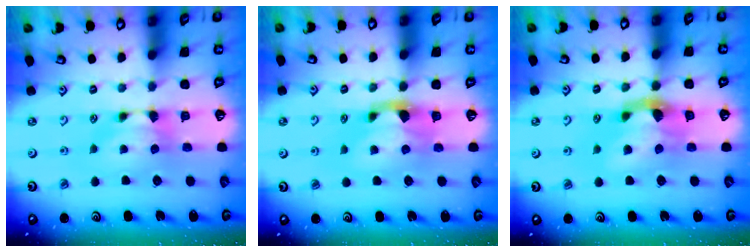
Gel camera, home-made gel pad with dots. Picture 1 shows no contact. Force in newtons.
{"total": 2.1, "press": 1.7, "slide": 1.2}
{"total": 4.1, "press": 3.8, "slide": 1.6}